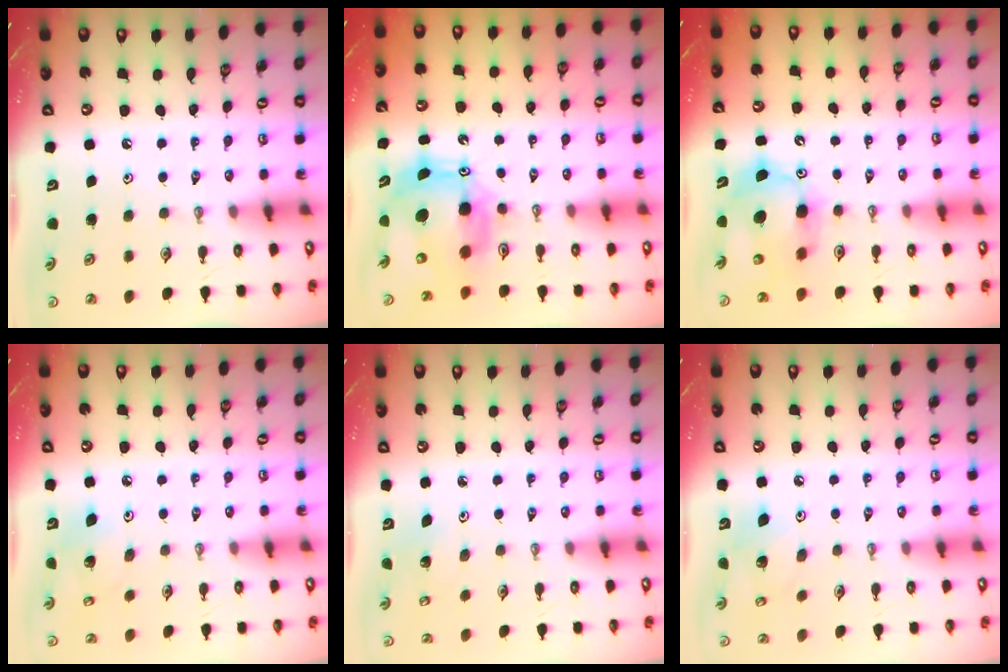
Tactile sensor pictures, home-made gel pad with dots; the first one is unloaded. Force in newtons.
{"total": 11.9, "press": 11.8, "slide": 0.9}
{"total": 11.0, "press": 10.7, "slide": 2.5}
{"total": 6.4, "press": 6.3, "slide": 1.4}
{"total": 2.2, "press": 2.2, "slide": 0.2}
{"total": 8.7, "press": 8.5, "slide": 1.9}